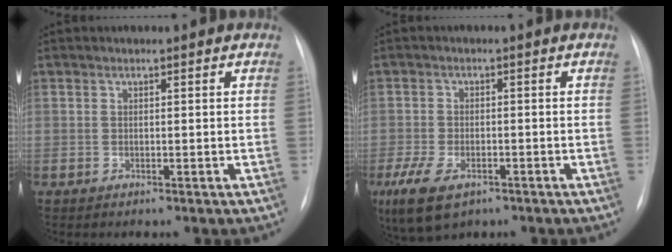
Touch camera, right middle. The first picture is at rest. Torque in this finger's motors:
{"motor_torque": [0.64, -0.57, 0.44, 0.11]}